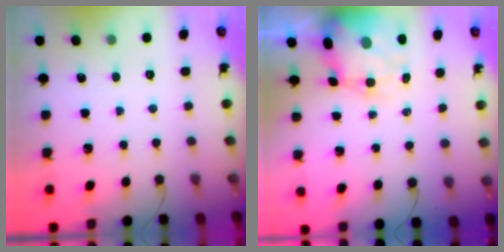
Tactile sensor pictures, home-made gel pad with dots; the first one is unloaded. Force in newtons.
{"total": 8.5, "press": 8.2, "slide": 2.4}